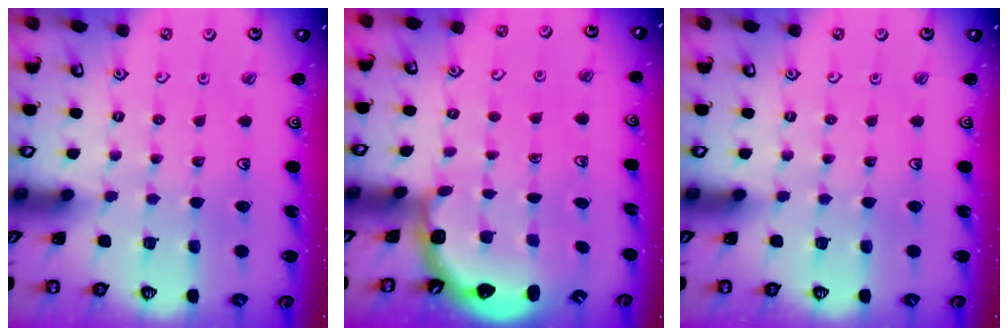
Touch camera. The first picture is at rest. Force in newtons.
{"total": 2.6, "press": 2.3, "slide": 1.3}
{"total": 0.0}